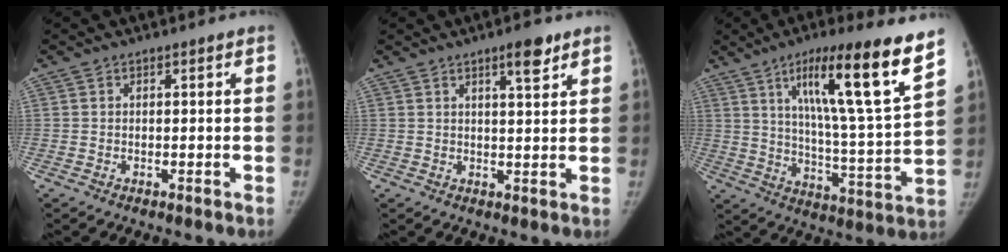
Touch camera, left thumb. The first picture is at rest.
{"total": 4.8, "force": [3.1, 1.0, 3.6], "torque": [-0.047, -0.019, 0.046]}
{"total": 20.7, "force": [11.8, 1.8, 17.0], "torque": [-0.244, -0.051, 0.187]}